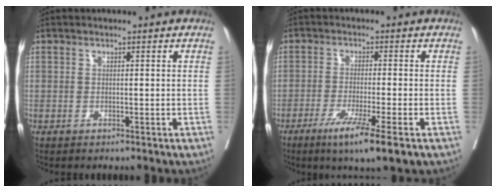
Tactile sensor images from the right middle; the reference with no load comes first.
{"total": 8.4, "force": [-4.8, -0.2, 6.9], "torque": [-0.114, -0.024, -0.078]}